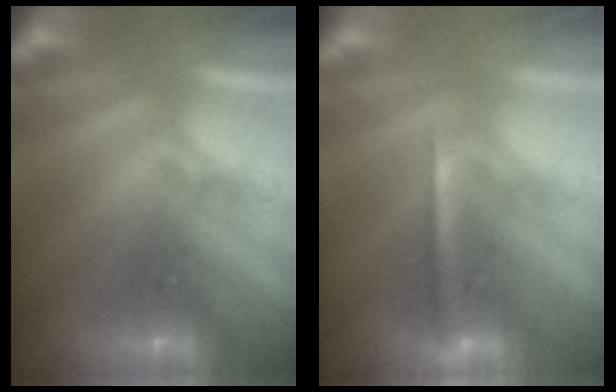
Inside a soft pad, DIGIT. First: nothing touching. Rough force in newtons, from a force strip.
{"total": 1.4}